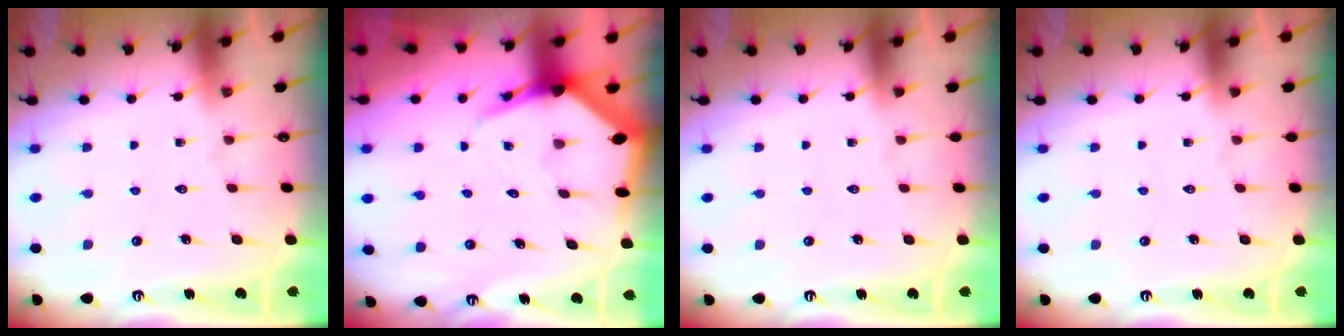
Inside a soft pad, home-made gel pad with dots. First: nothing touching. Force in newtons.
{"total": 6.0, "press": 5.9, "slide": 0.8}
{"total": 0.0}
{"total": 0.0}